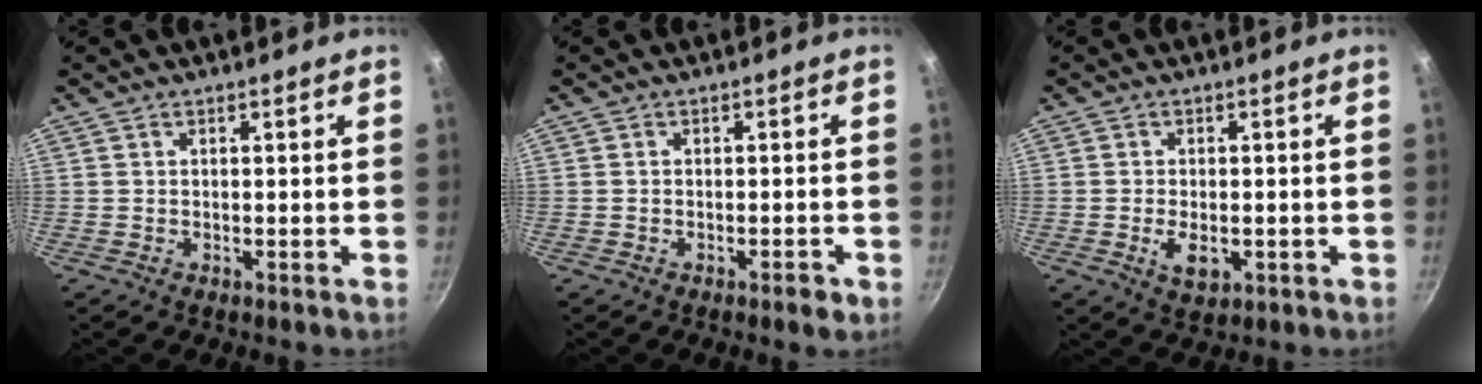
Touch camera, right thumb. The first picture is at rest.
{"total": 2.1, "force": [-1.2, 0.7, 1.6], "torque": [-0.023, 0.013, -0.016]}
{"total": 4.9, "force": [-1.2, 2.8, 3.8], "torque": [-0.061, 0.000, -0.013]}